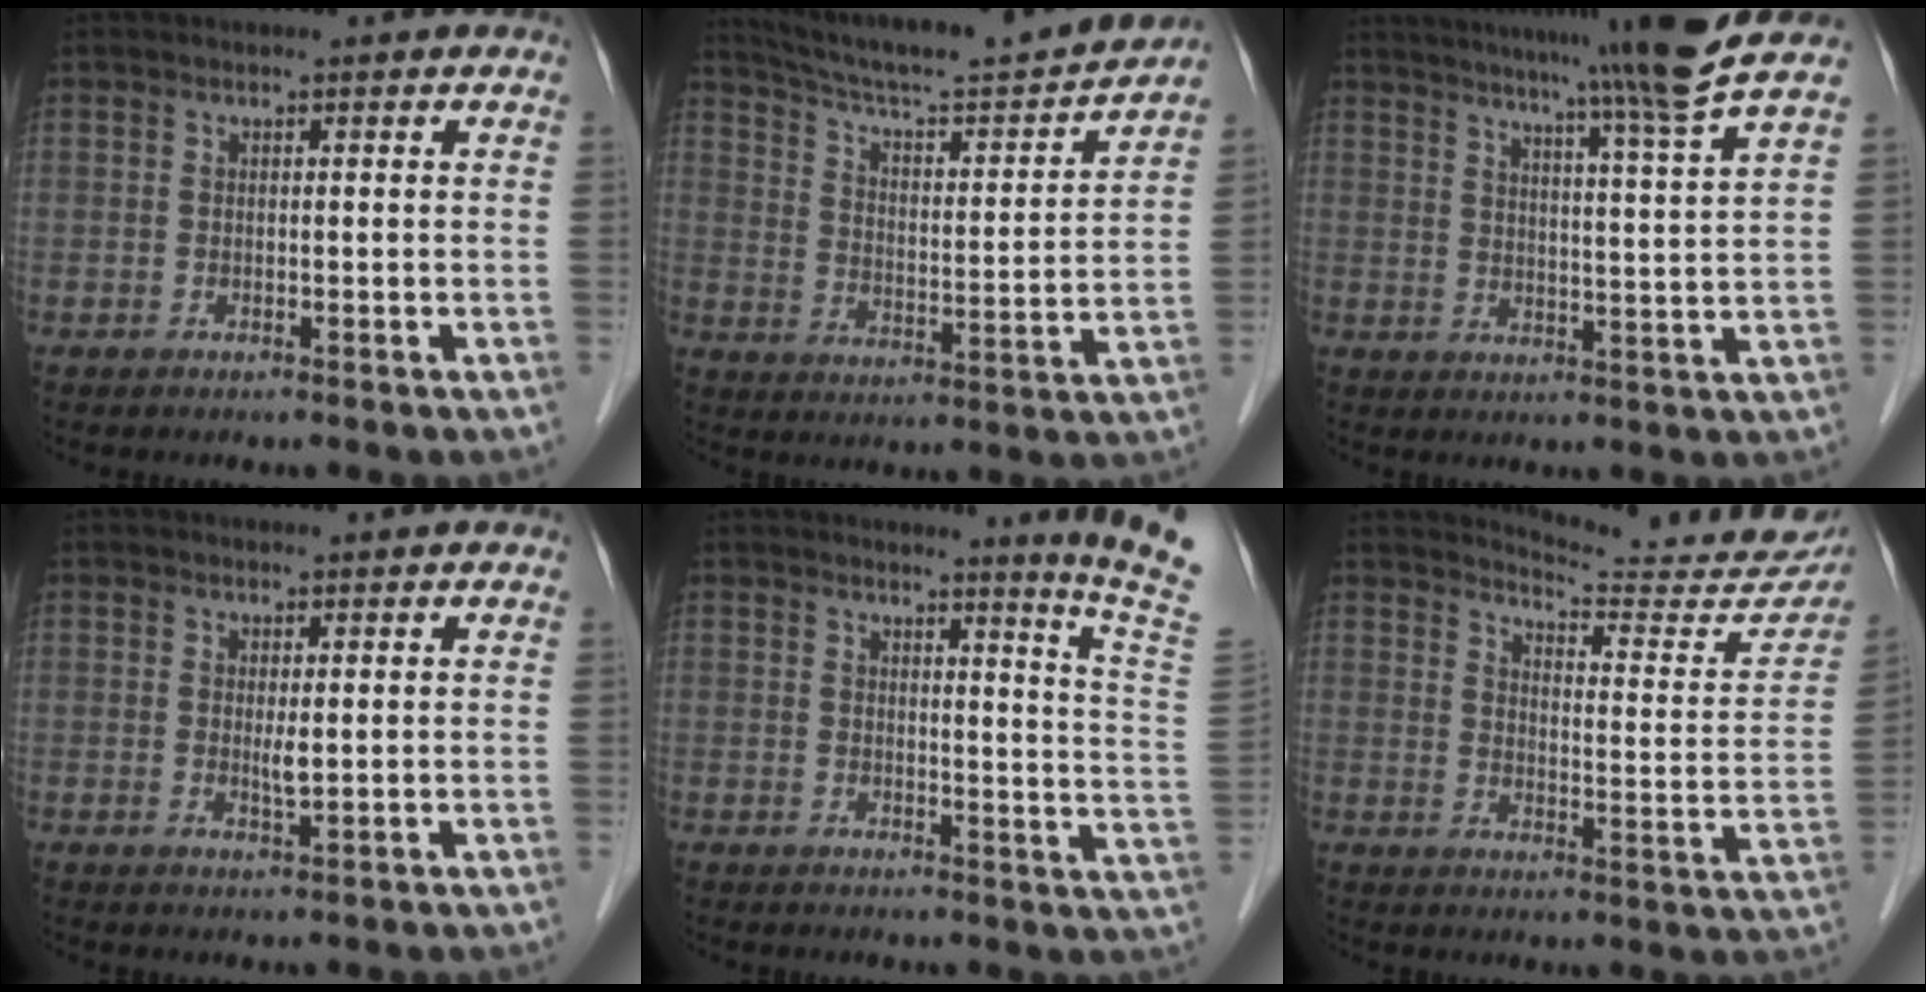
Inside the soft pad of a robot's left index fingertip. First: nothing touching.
{"total": 19.0, "force": [17.6, -0.5, 7.3], "torque": [-0.124, -0.020, 0.262]}
{"total": 14.1, "force": [11.6, -3.2, 7.4], "torque": [-0.119, -0.033, 0.152]}
{"total": 1.5, "force": [0.3, 0.1, 1.5], "torque": [-0.032, -0.005, 0.010]}
{"total": 9.3, "force": [7.7, -3.3, 4.0], "torque": [-0.056, -0.089, 0.076]}
{"total": 16.8, "force": [16.4, 1.8, 3.4], "torque": [-0.033, -0.088, 0.185]}